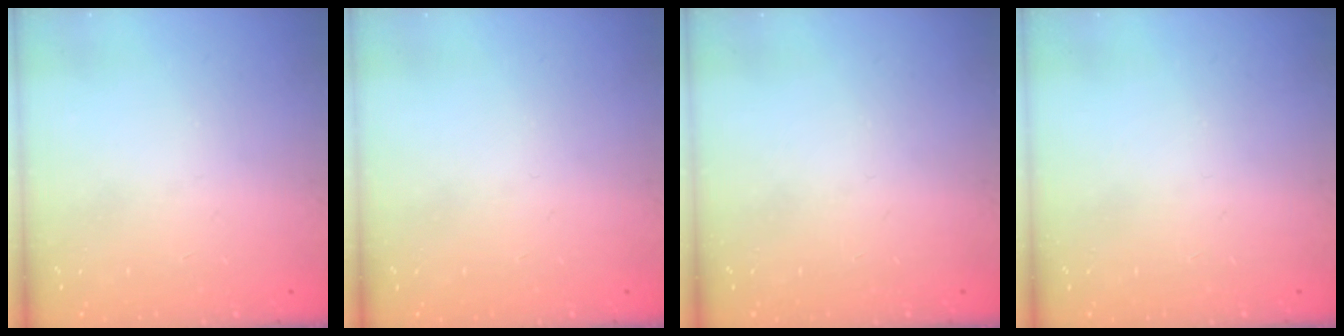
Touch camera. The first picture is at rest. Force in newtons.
{"total": 0.0}
{"total": 0.0}
{"total": 0.0}